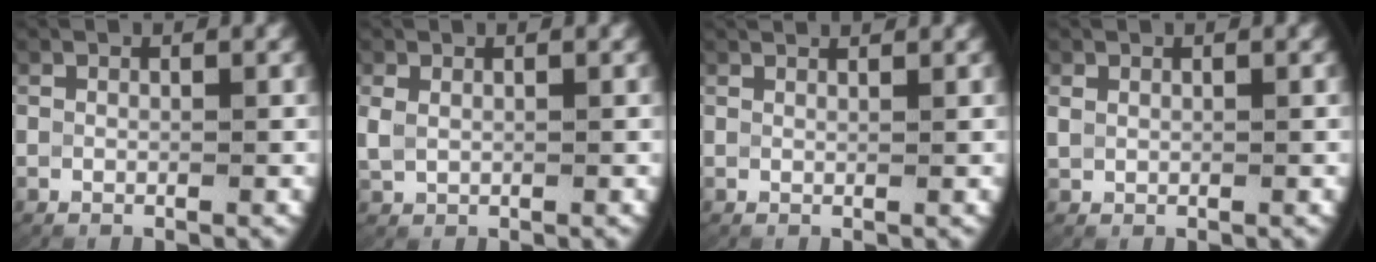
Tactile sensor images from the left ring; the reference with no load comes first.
{"total": 1.5, "force": [0.0, 1.2, 0.8], "torque": [-0.029, -0.002, 0.008]}
{"total": 1.0, "force": [1.0, -0.1, 0.3], "torque": [-0.005, 0.002, 0.016]}
{"total": 0.6, "force": [0.0, 0.5, 0.3], "torque": [-0.012, 0.001, 0.007]}